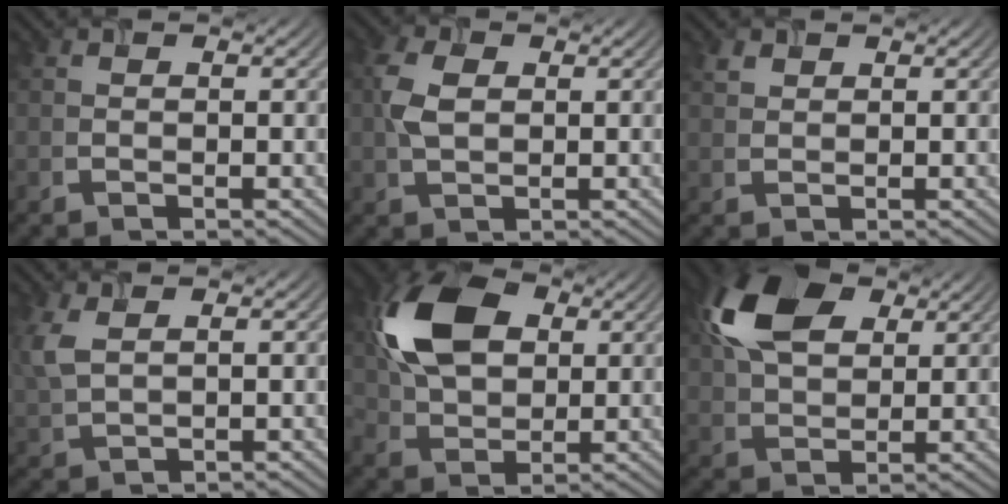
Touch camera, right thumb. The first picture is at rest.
{"total": 4.0, "force": [0.8, 2.5, 3.0], "torque": [-0.078, 0.006, 0.013]}
{"total": 1.2, "force": [0.9, 0.7, 0.4], "torque": [-0.010, 0.002, 0.019]}
{"total": 3.9, "force": [1.5, 1.9, 3.0], "torque": [-0.092, 0.004, 0.035]}
{"total": 11.5, "force": [3.0, 7.6, 8.0], "torque": [-0.192, 0.020, 0.047]}
{"total": 12.0, "force": [4.8, 7.0, 8.5], "torque": [-0.202, 0.029, 0.087]}